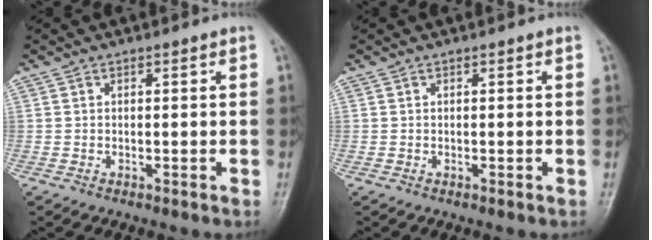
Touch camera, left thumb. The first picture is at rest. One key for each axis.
{"total": 0.0}